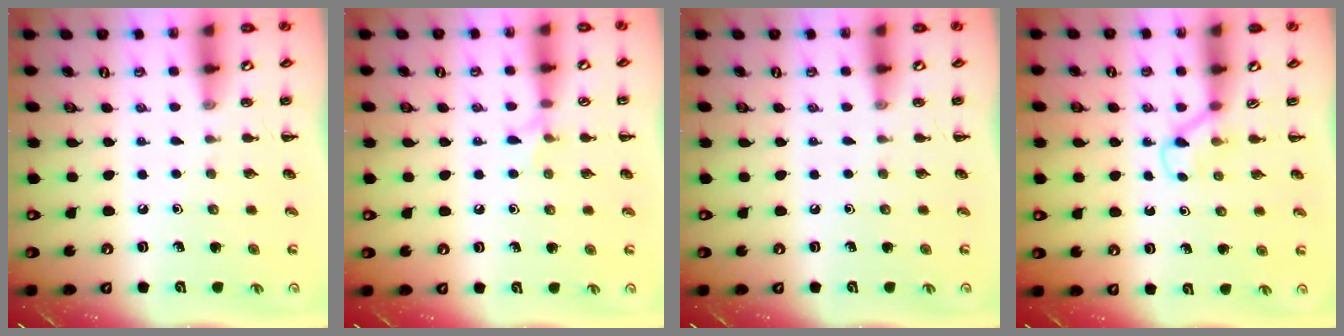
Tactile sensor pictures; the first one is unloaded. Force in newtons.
{"total": 5.2, "press": 4.9, "slide": 1.9}
{"total": 0.0}
{"total": 3.1, "press": 2.9, "slide": 1.1}